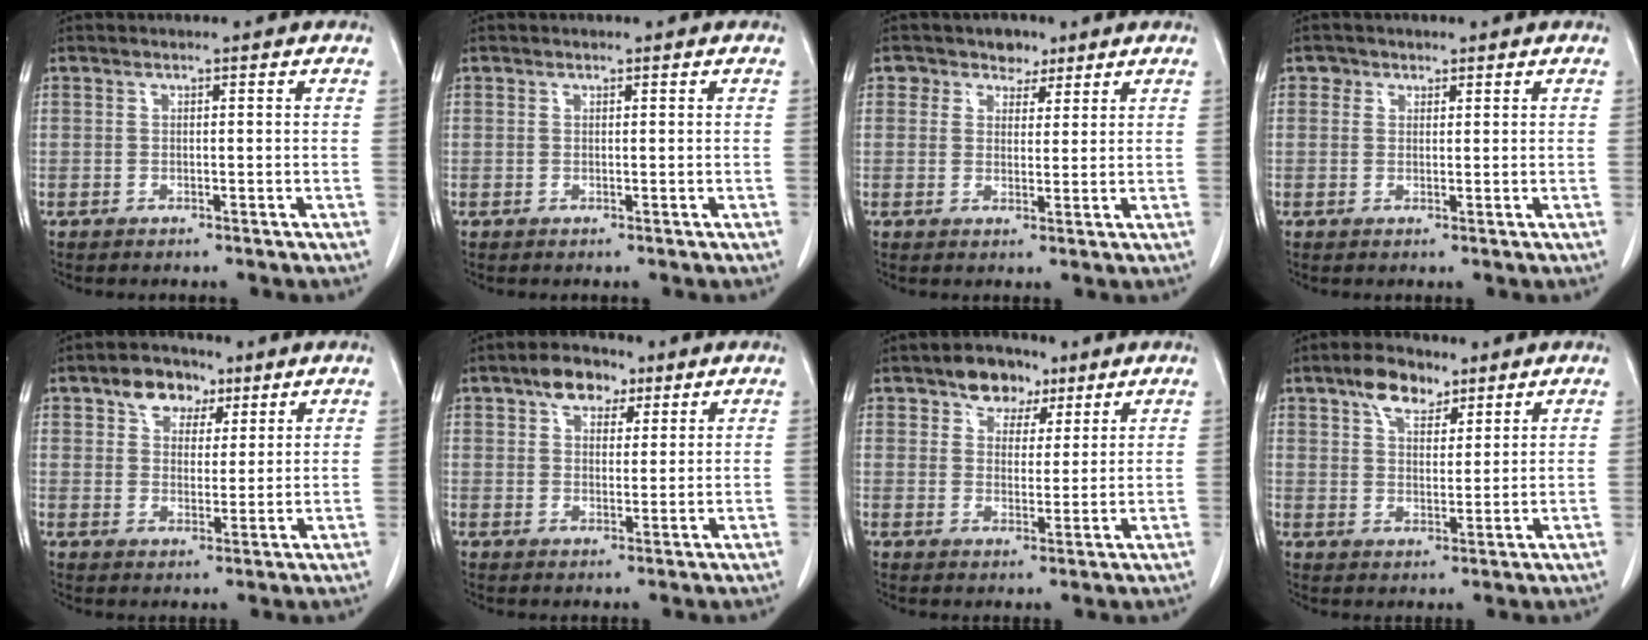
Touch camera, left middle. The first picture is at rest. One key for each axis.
{"total": 0.0}
{"total": 3.7, "fx": 2.4, "fy": 2.8, "fz": 0.2, "tx": 0.008, "ty": 0.001, "tz": 0.033}
{"total": 1.6, "fx": 0.9, "fy": 1.4, "fz": 0.0, "tx": 0.012, "ty": -0.001, "tz": 0.007}
{"total": 6.5, "fx": 3.7, "fy": 4.4, "fz": 2.9, "tx": -0.044, "ty": 0.022, "tz": 0.062}
{"total": 5.9, "fx": 3.5, "fy": 3.4, "fz": 3.3, "tx": -0.055, "ty": 0.020, "tz": 0.059}
{"total": 6.3, "fx": 4.0, "fy": 4.2, "fz": 2.5, "tx": -0.032, "ty": 0.015, "tz": 0.066}
{"total": 6.6, "fx": 4.3, "fy": 3.2, "fz": 3.7, "tx": -0.066, "ty": 0.013, "tz": 0.077}